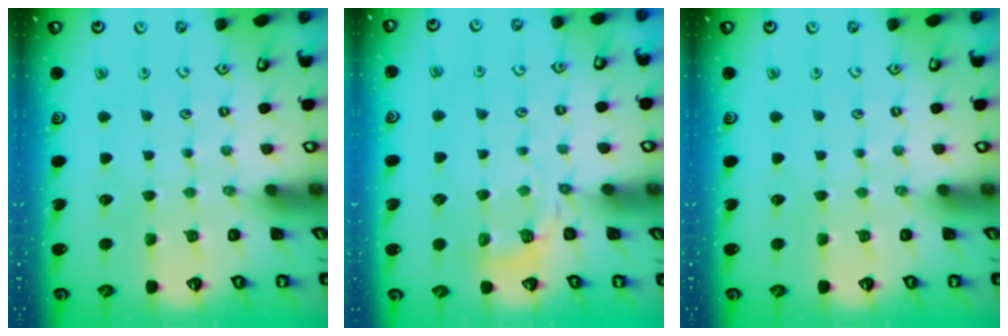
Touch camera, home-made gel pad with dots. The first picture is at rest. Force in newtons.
{"total": 3.7, "press": 3.2, "slide": 1.8}
{"total": 0.0}